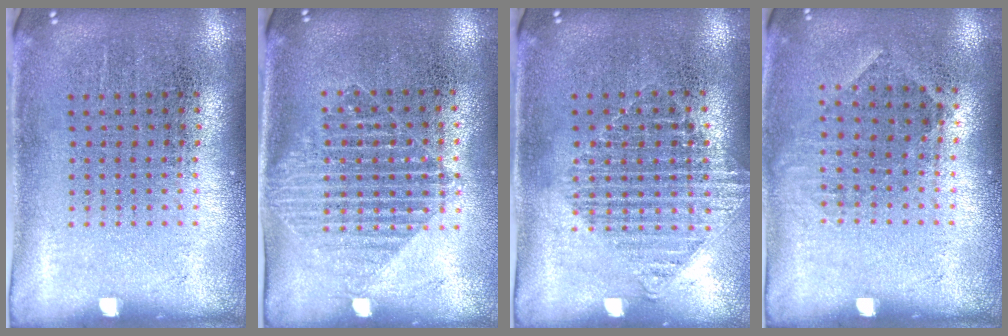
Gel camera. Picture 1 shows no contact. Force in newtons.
{"total": 1.5, "press": 1.3, "slide": 0.8}
{"total": 1.2, "press": 1.1, "slide": 0.3}
{"total": 0.9, "press": 0.8, "slide": 0.6}